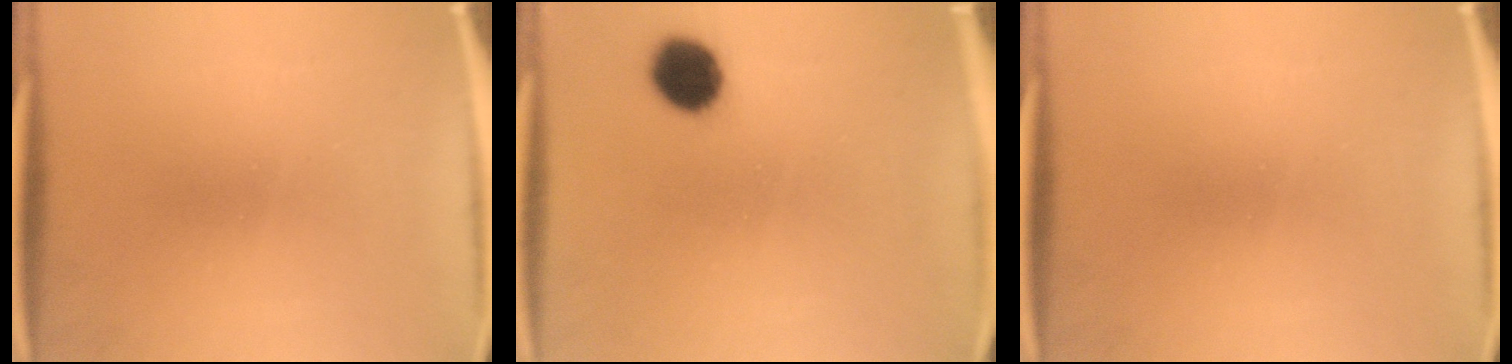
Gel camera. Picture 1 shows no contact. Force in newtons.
{"total": 8.1}
{"total": 0.0}